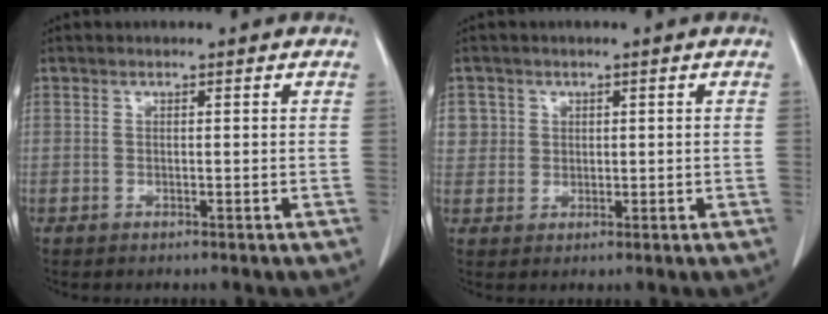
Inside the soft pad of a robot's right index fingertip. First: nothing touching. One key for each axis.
{"total": 3.4, "fx": 1.1, "fy": 3.2, "fz": -0.1, "tx": 0.022, "ty": 0.003, "tz": 0.018}